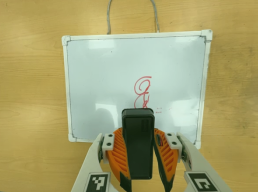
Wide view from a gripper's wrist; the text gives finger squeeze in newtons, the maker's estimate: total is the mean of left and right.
{"total": 10.5, "left": 8.8, "right": 12.2}